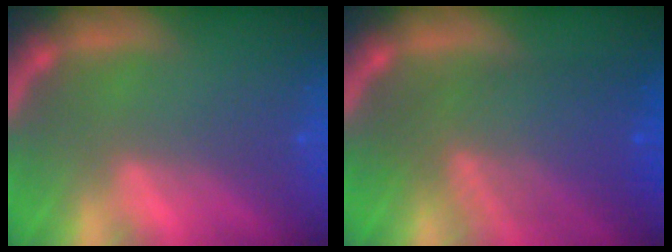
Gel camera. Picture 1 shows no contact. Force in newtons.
{"total": 7.6}